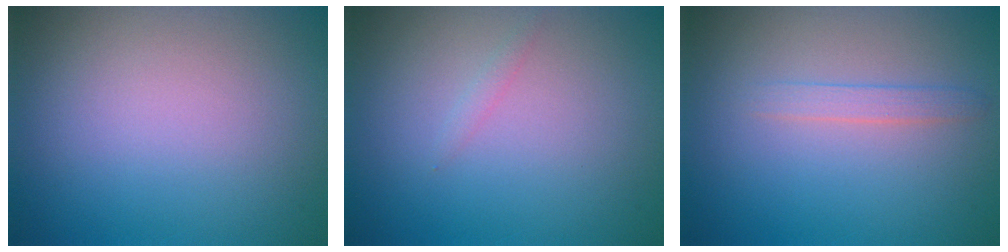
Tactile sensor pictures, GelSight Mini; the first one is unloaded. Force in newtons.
{"total": 0.6, "press": 0.6, "slide": 0.0}
{"total": 1.2, "press": 1.2, "slide": 0.1}